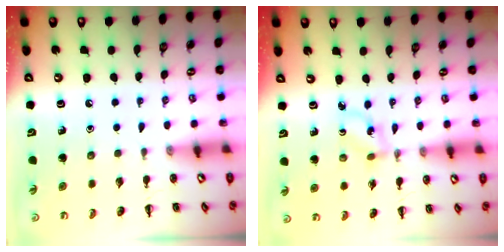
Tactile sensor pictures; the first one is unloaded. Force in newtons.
{"total": 1.5, "press": 1.4, "slide": 0.4}